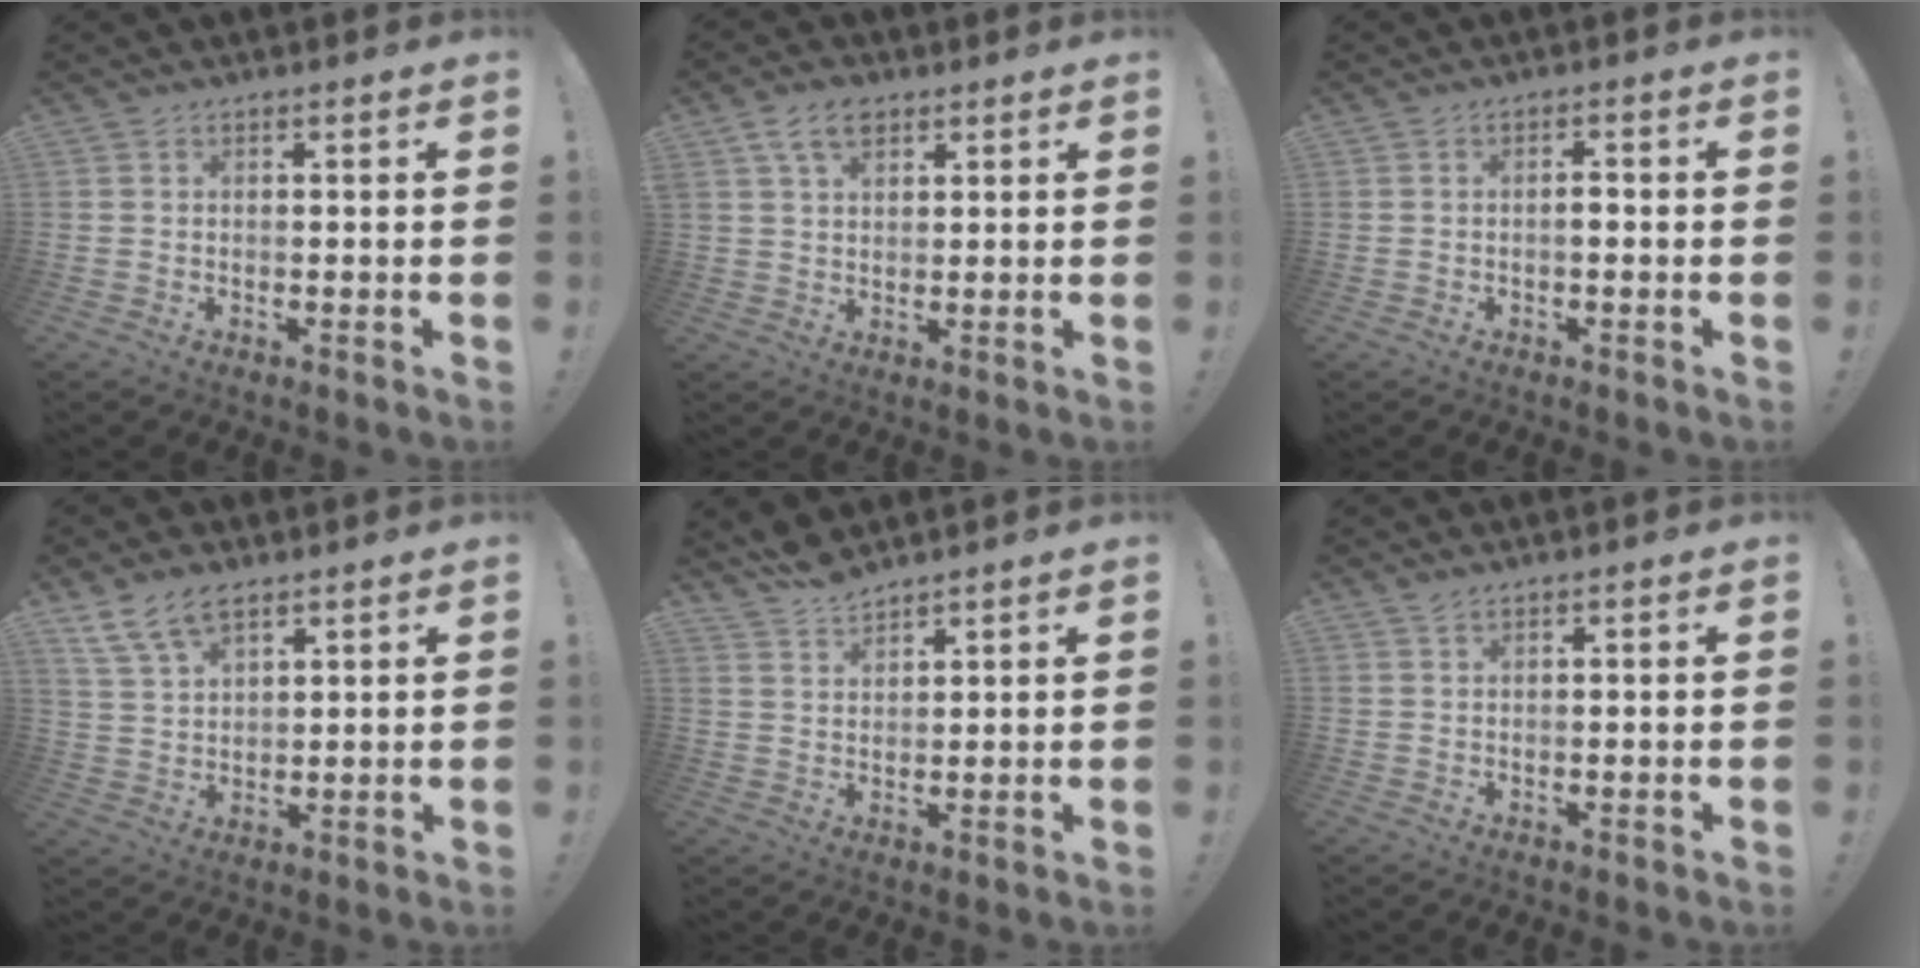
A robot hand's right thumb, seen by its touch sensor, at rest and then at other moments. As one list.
[{"total": 7.0, "force": [4.0, 4.1, 4.1], "torque": [-0.065, -0.008, 0.075]}, {"total": 2.0, "force": [-0.7, 0.7, 1.7], "torque": [-0.026, 0.004, -0.015]}, {"total": 8.5, "force": [5.9, 4.1, 4.5], "torque": [-0.084, -0.023, 0.115]}, {"total": 4.9, "force": [4.6, 1.2, 1.2], "torque": [-0.020, -0.031, 0.086]}, {"total": 1.2, "force": [1.0, 0.3, 0.5], "torque": [-0.015, 0.002, 0.019]}]